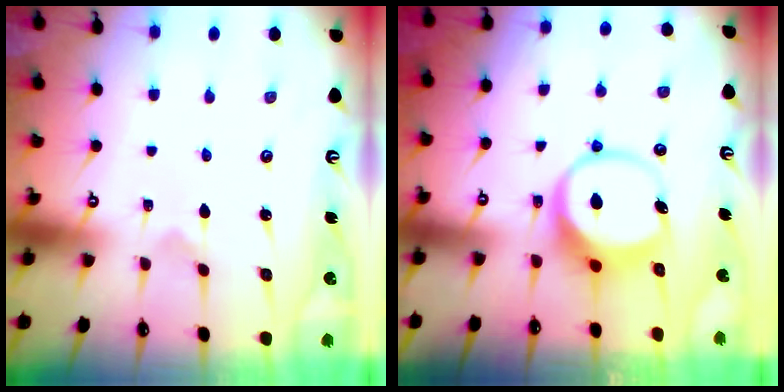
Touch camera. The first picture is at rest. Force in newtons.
{"total": 8.4, "press": 8.3, "slide": 1.3}